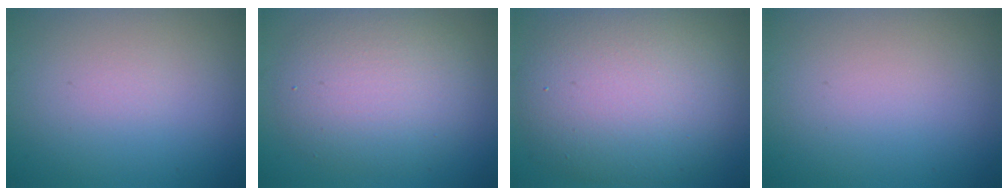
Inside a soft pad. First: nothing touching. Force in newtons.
{"total": 6.1, "press": 6.1, "slide": 0.2}
{"total": 10.5, "press": 10.5, "slide": 0.9}
{"total": 0.0}